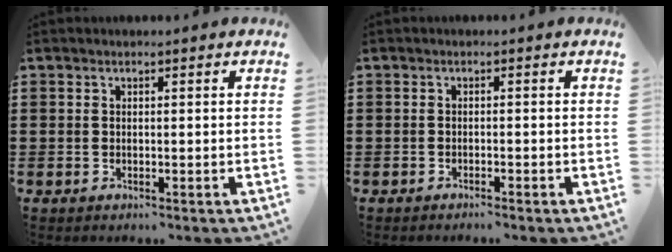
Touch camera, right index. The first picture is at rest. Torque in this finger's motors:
{"motor_torque": [0.10, 0.07, 0.02, 0.02]}